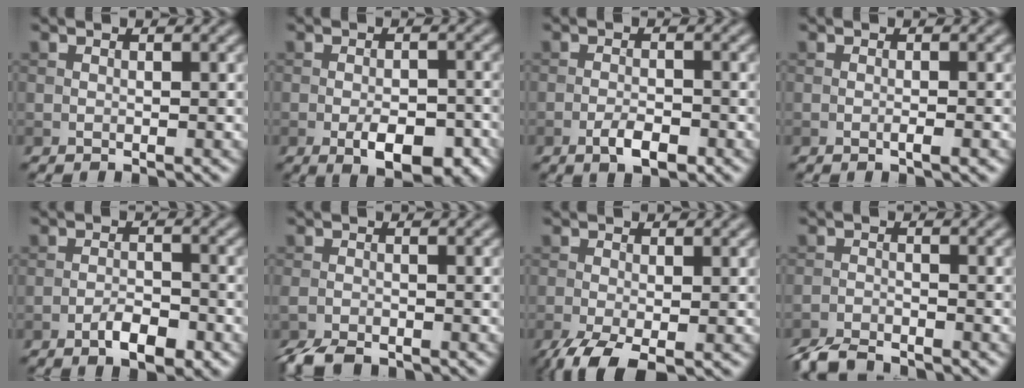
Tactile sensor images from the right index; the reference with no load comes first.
{"total": 5.5, "force": [-2.4, 2.3, 4.3], "torque": [-0.066, -0.002, -0.035]}
{"total": 2.7, "force": [-1.5, 1.0, 2.1], "torque": [-0.038, 0.001, -0.028]}
{"total": 1.1, "force": [-0.4, 0.1, 1.0], "torque": [-0.016, 0.001, -0.010]}
{"total": 3.3, "force": [-1.9, 1.2, 2.4], "torque": [-0.041, 0.003, -0.035]}
{"total": 3.7, "force": [-3.1, 1.1, 1.6], "torque": [-0.028, -0.010, -0.063]}
{"total": 4.5, "force": [-2.5, 1.5, 3.4], "torque": [-0.075, -0.014, -0.050]}
{"total": 3.7, "force": [-3.5, 0.6, 1.1], "torque": [-0.024, -0.010, -0.075]}